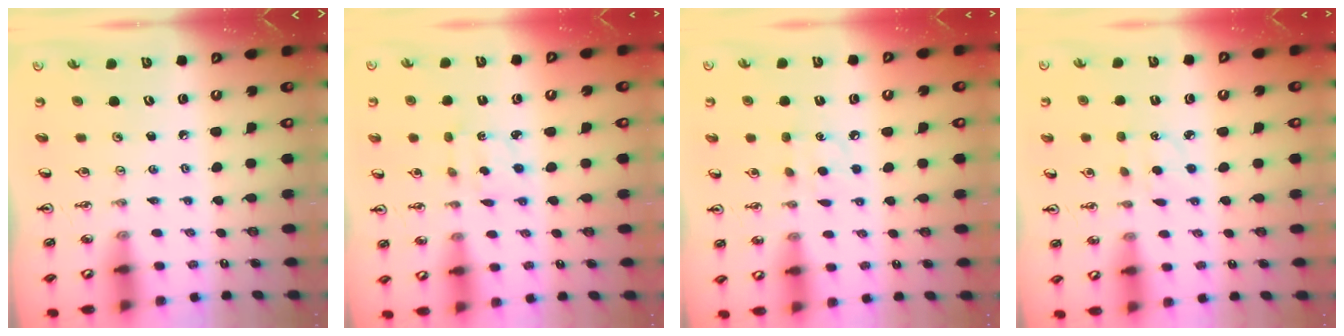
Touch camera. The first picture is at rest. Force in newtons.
{"total": 2.8, "press": 2.8, "slide": 0.5}
{"total": 6.2, "press": 6.2, "slide": 0.7}
{"total": 2.7, "press": 2.6, "slide": 0.4}